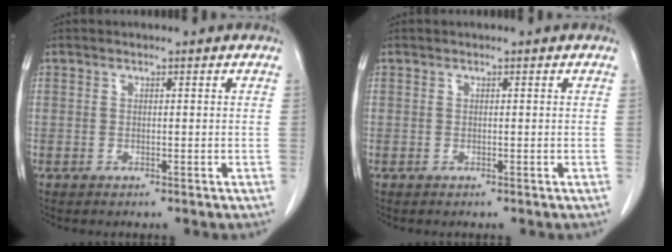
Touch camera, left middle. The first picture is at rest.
{"total": 0.0}